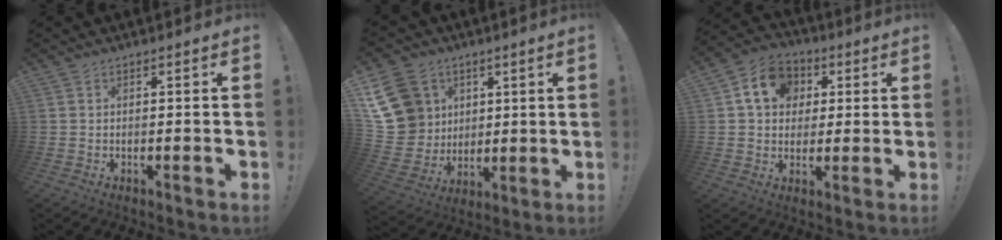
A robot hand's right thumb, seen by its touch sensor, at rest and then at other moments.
{"total": 18.2, "force": [6.0, 15.6, 7.3], "torque": [-0.135, -0.024, 0.140]}
{"total": 12.7, "force": [3.7, 10.5, 6.1], "torque": [-0.087, 0.003, 0.075]}